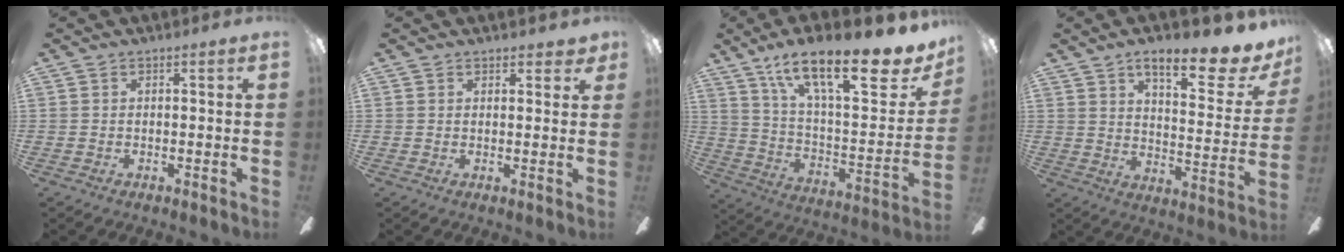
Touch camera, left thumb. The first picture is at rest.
{"total": 1.9, "force": [1.3, 0.8, 1.1], "torque": [-0.007, -0.006, 0.021]}
{"total": 22.3, "force": [15.4, 6.5, 14.7], "torque": [-0.218, -0.103, 0.251]}
{"total": 13.9, "force": [10.3, 3.9, 8.4], "torque": [-0.119, -0.070, 0.169]}